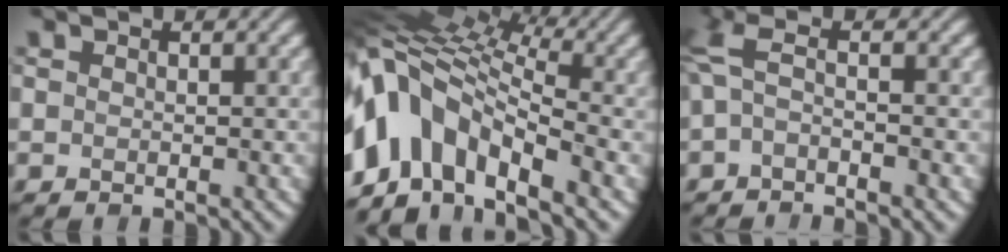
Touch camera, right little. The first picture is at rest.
{"total": 11.2, "force": [-4.3, 6.8, 7.9], "torque": [-0.150, 0.012, -0.089]}
{"total": 3.7, "force": [-1.0, 1.3, 3.4], "torque": [-0.085, -0.001, -0.027]}